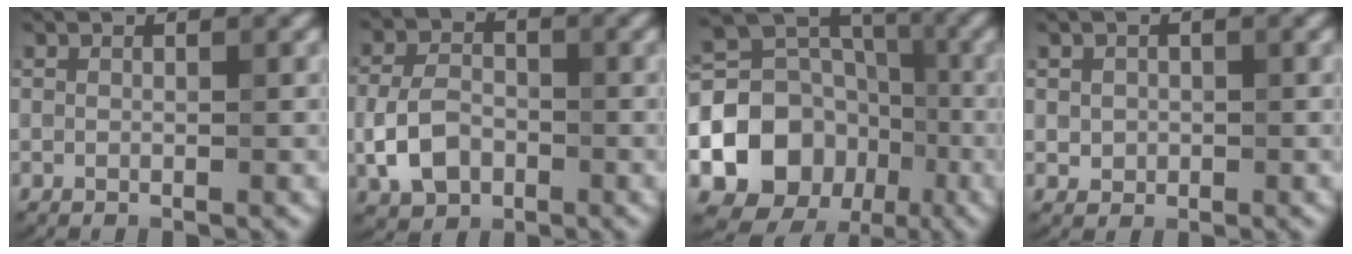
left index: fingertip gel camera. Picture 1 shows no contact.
{"total": 4.5, "force": [-1.4, 3.3, 2.8], "torque": [-0.058, -0.001, -0.031]}
{"total": 11.0, "force": [-3.0, 9.2, 5.2], "torque": [-0.105, 0.000, -0.061]}
{"total": 1.4, "force": [0.1, 1.3, 0.4], "torque": [-0.003, -0.006, 0.003]}